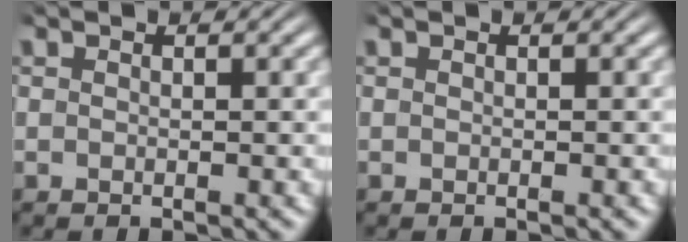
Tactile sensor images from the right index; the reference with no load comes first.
{"total": 0.0}